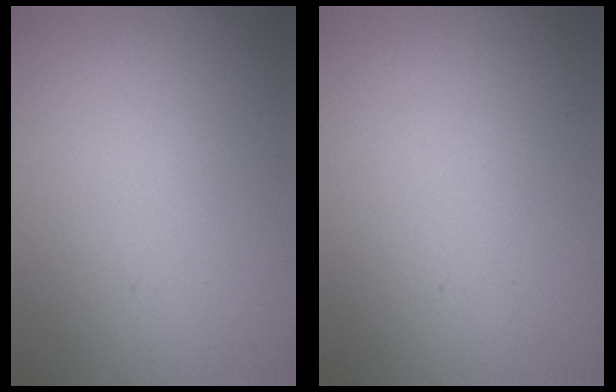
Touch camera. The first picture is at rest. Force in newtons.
{"total": 0.0}